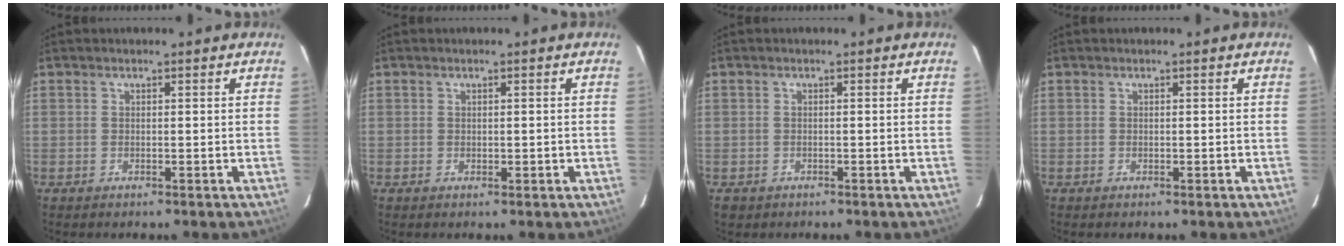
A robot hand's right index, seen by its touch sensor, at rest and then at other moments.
{"total": 0.7, "force": [0.0, 0.5, 0.5], "torque": [-0.006, -0.001, 0.002]}
{"total": 1.7, "force": [-0.8, 1.5, 0.1], "torque": [-0.012, 0.003, -0.006]}
{"total": 0.0}